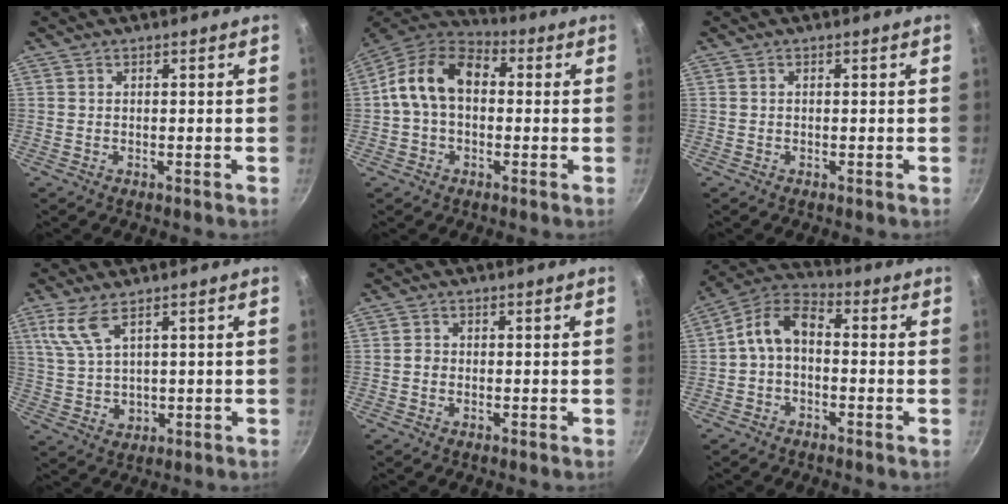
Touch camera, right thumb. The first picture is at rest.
{"total": 13.0, "force": [1.0, 9.1, 9.3], "torque": [-0.141, 0.035, -0.004]}
{"total": 0.0}
{"total": 7.0, "force": [3.4, 3.2, 5.2], "torque": [-0.109, -0.015, 0.081]}
{"total": 1.3, "force": [-0.4, 1.1, 0.6], "torque": [-0.007, 0.007, -0.009]}
{"total": 8.1, "force": [-1.1, 5.0, 6.3], "torque": [-0.113, 0.043, -0.034]}